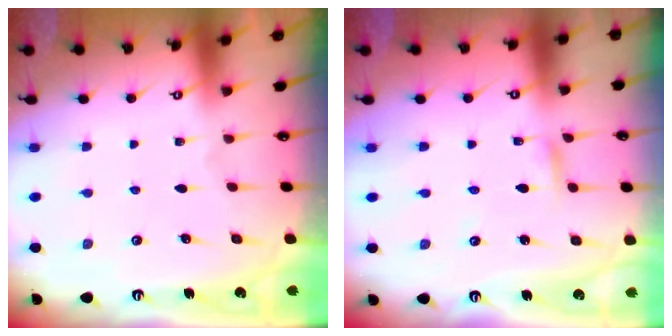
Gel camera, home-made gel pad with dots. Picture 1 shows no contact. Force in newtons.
{"total": 2.4, "press": 2.4, "slide": 0.0}